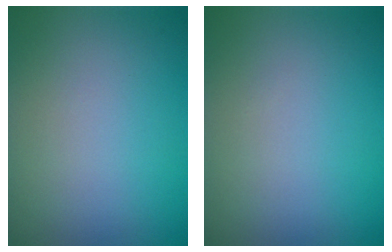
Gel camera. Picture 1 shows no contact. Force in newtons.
{"total": 0.0}